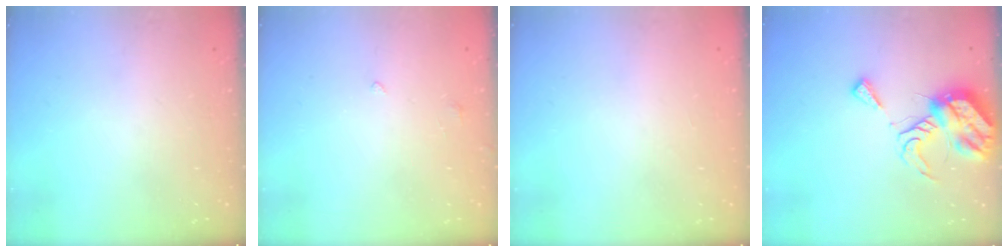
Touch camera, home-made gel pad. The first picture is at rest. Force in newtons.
{"total": 0.0}
{"total": 1.7, "press": 1.7, "slide": 0.1}
{"total": 10.9, "press": 10.9, "slide": 1.2}